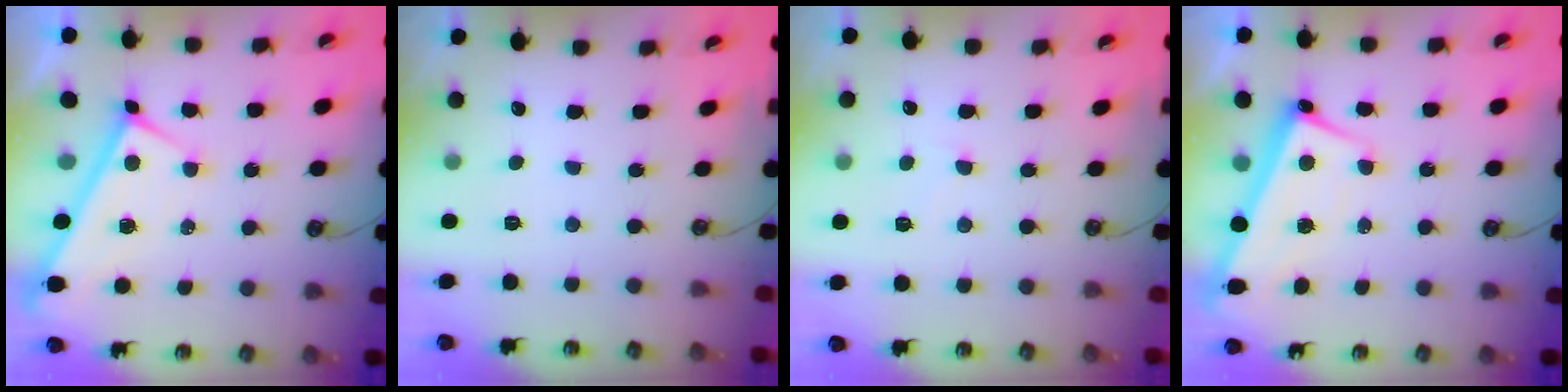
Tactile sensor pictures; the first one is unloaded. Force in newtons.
{"total": 0.0}
{"total": 5.7, "press": 5.7, "slide": 0.4}
{"total": 2.6, "press": 2.6, "slide": 0.3}